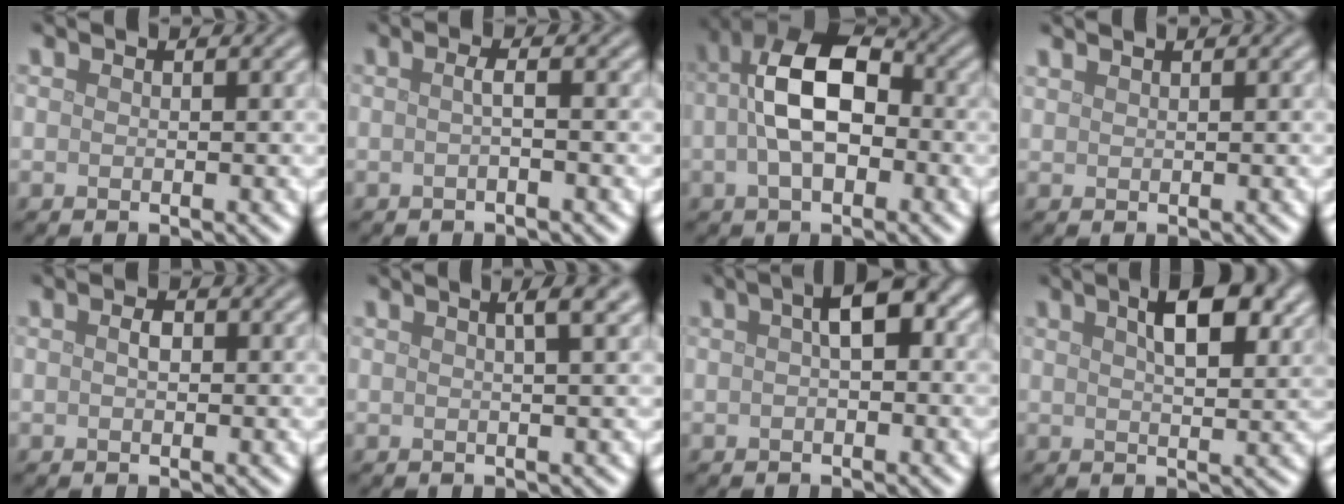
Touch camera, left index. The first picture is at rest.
{"total": 1.3, "force": [-0.1, 0.3, 1.2], "torque": [-0.018, 0.001, -0.005]}
{"total": 8.0, "force": [-0.1, 4.5, 6.7], "torque": [-0.134, 0.016, -0.012]}
{"total": 0.7, "force": [0.7, 0.0, 0.1], "torque": [-0.001, 0.002, 0.014]}
{"total": 1.1, "force": [0.1, 0.6, 0.9], "torque": [-0.017, 0.002, 0.000]}
{"total": 3.5, "force": [1.6, 1.1, 2.9], "torque": [-0.020, 0.014, -0.004]}
{"total": 3.2, "force": [0.6, 1.0, 3.0], "torque": [-0.045, 0.014, 0.002]}
{"total": 5.3, "force": [2.4, 1.8, 4.4], "torque": [-0.065, 0.008, 0.036]}